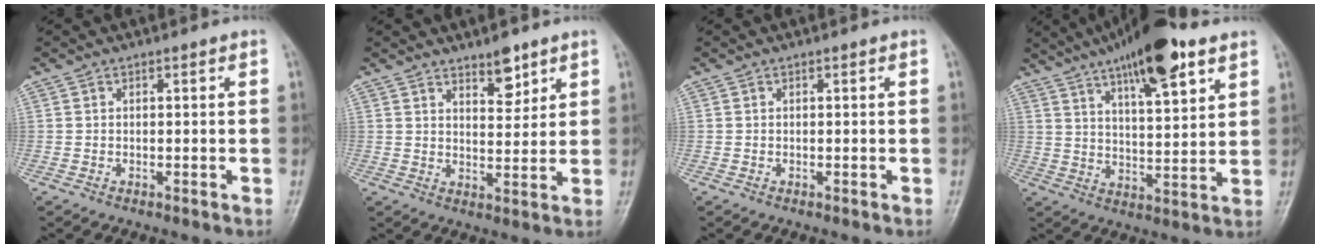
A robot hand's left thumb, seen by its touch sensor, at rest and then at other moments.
{"total": 4.0, "force": [3.3, 1.6, 1.4], "torque": [-0.003, -0.029, 0.056]}
{"total": 0.0}
{"total": 17.2, "force": [10.2, 5.1, 12.9], "torque": [-0.179, -0.035, 0.163]}